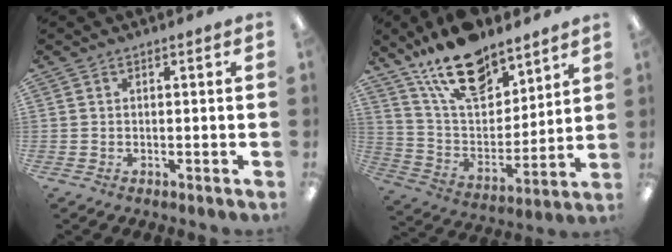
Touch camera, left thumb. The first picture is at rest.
{"total": 18.9, "force": [13.9, 8.7, 9.5], "torque": [-0.172, -0.075, 0.246]}